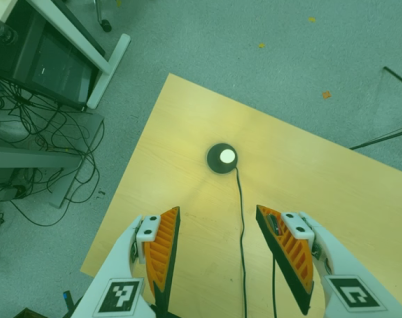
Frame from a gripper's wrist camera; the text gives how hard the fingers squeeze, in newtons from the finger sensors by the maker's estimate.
{"total": 0.0}